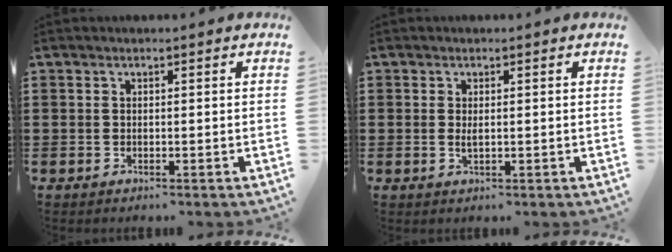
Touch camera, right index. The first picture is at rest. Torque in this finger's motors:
{"motor_torque": [-0.26, 0.57, 0.03, 0.01]}